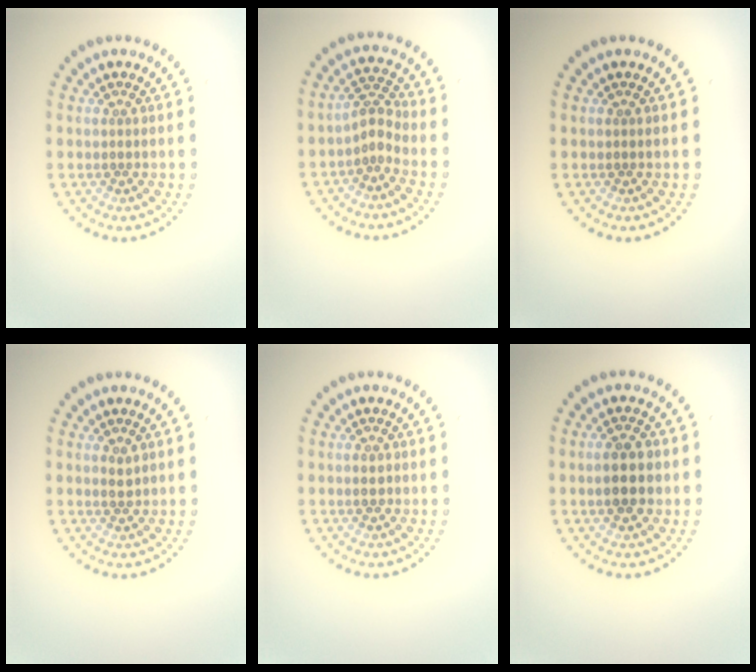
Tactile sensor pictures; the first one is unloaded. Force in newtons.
{"total": 2.2, "press": 1.6, "slide": 1.5}
{"total": 0.0}
{"total": 1.0, "press": 0.9, "slide": 0.5}
{"total": 0.9, "press": 0.9, "slide": 0.2}
{"total": 3.7, "press": 3.7, "slide": 0.1}